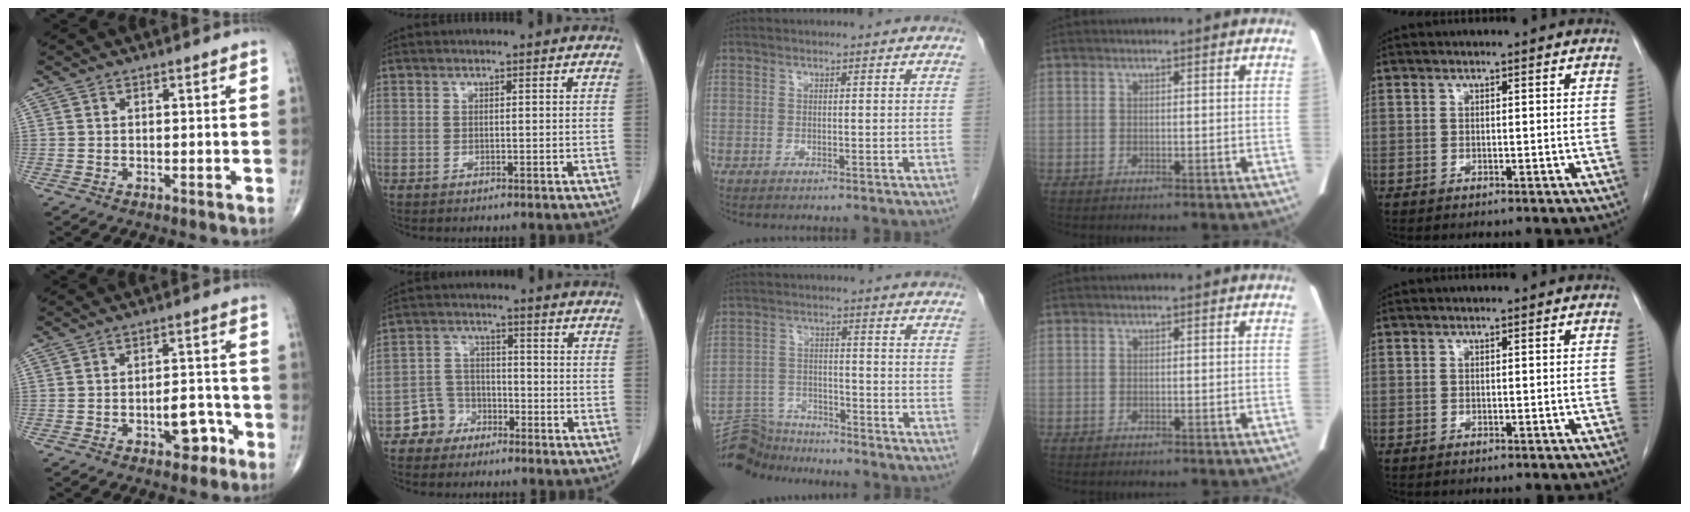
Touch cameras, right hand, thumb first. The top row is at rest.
{"thumb": {"total": 6.0, "force": [-2.9, 3.2, 4.1], "torque": [-0.036, 0.030, -0.040]}, "index": {"total": 5.1, "force": [-3.4, 3.8, 0.2], "torque": [0.003, 0.016, -0.062]}, "middle": {"total": 9.5, "force": [-9.3, 1.4, -0.7], "torque": [0.007, 0.031, -0.171]}}